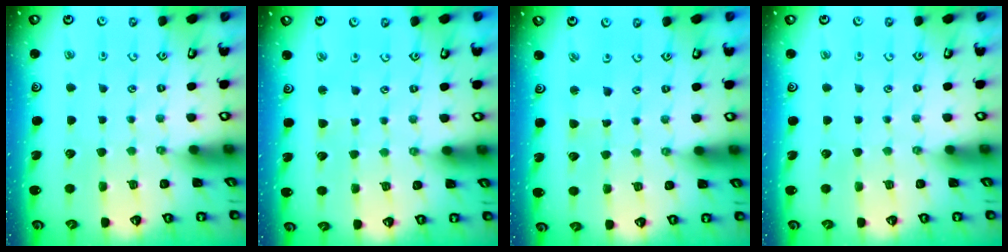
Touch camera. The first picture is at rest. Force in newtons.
{"total": 1.8, "press": 1.7, "slide": 0.3}
{"total": 1.8, "press": 1.8, "slide": 0.4}
{"total": 0.0}